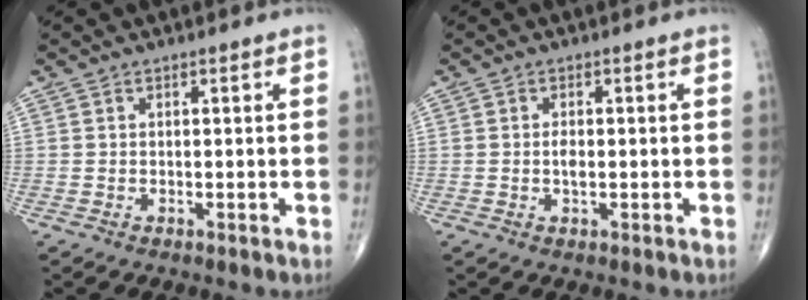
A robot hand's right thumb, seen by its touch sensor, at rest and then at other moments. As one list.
[{"total": 1.7, "force": [-0.2, 0.8, 1.5], "torque": [-0.023, -0.001, -0.005]}]